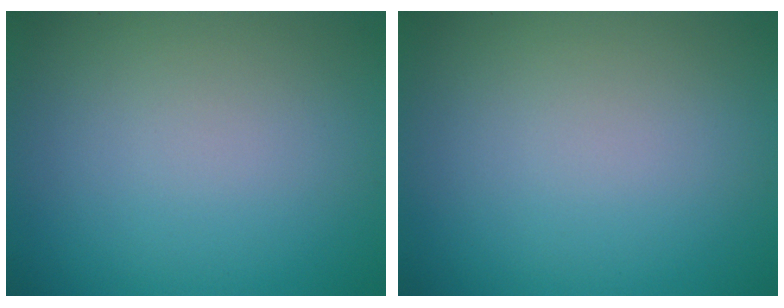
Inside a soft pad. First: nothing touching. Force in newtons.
{"total": 0.0}